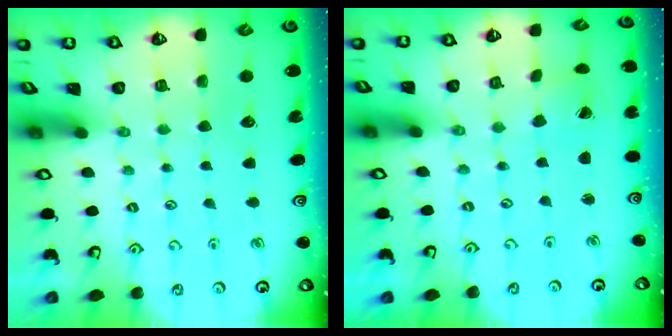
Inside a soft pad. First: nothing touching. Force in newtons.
{"total": 1.0, "press": 1.0, "slide": 0.1}